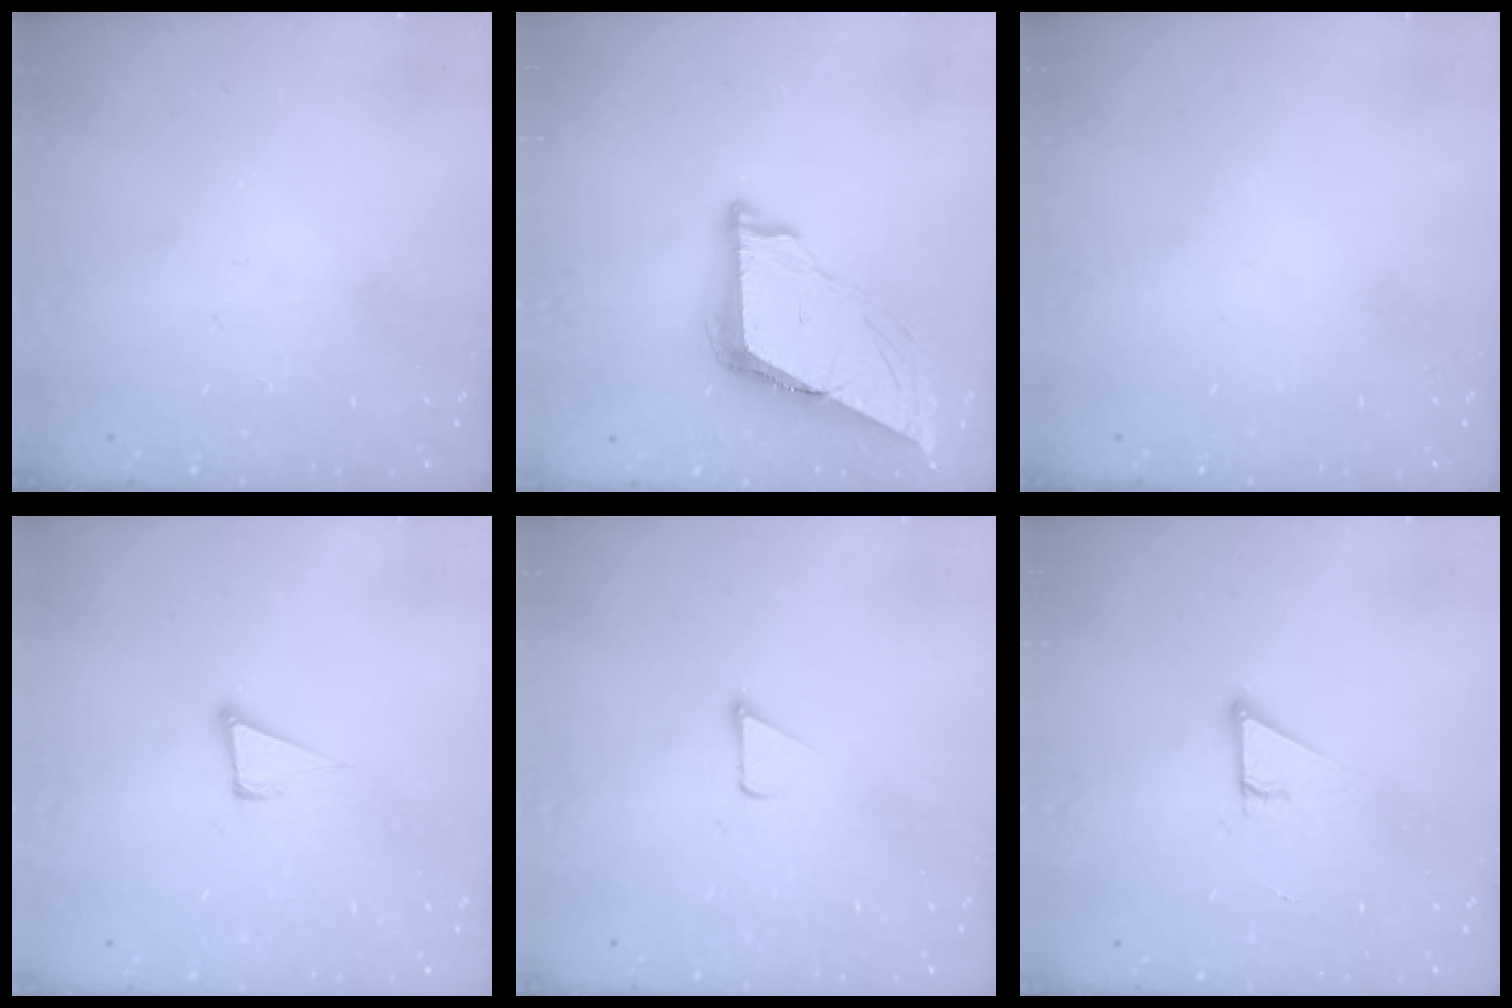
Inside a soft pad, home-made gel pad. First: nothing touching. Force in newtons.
{"total": 8.4, "press": 8.4, "slide": 0.6}
{"total": 0.0}
{"total": 5.2, "press": 4.2, "slide": 3.1}
{"total": 1.2, "press": 1.2, "slide": 0.1}
{"total": 2.9, "press": 2.9, "slide": 0.2}